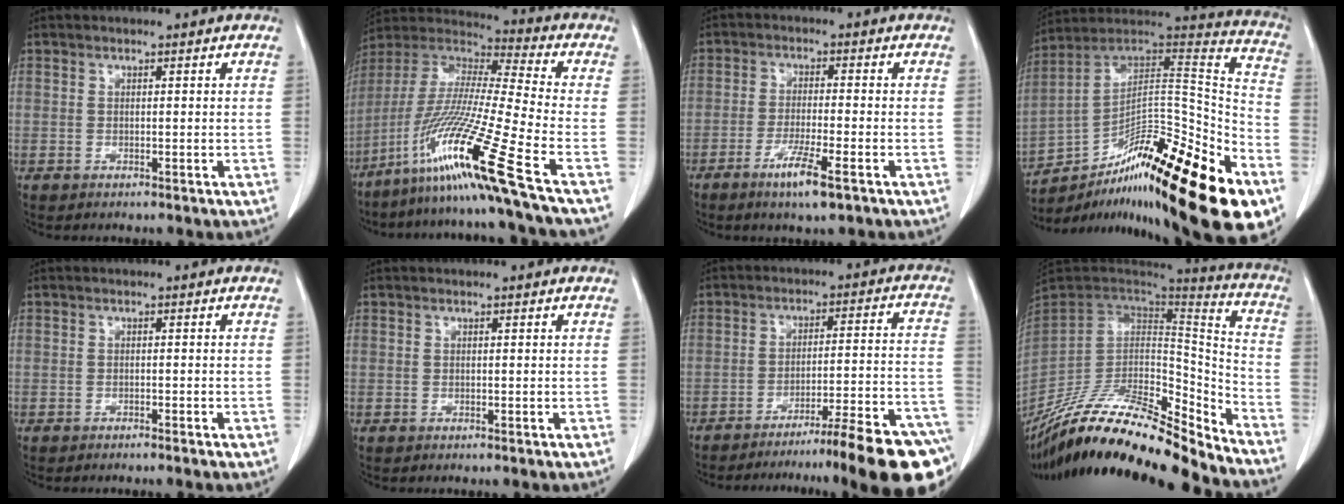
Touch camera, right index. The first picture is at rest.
{"total": 20.7, "force": [-12.3, -3.0, 16.3], "torque": [-0.361, -0.039, -0.234]}
{"total": 6.2, "force": [-3.6, 0.2, 5.1], "torque": [-0.096, -0.012, -0.063]}
{"total": 31.4, "force": [-17.0, 6.0, 25.7], "torque": [-0.319, 0.025, -0.268]}
{"total": 1.5, "force": [-1.3, -0.1, 0.8], "torque": [-0.012, 0.001, -0.016]}
{"total": 0.0}
{"total": 21.0, "force": [-17.0, -0.1, 12.3], "torque": [-0.081, 0.005, -0.235]}
{"total": 27.0, "force": [-23.4, 3.5, 12.9], "torque": [-0.200, -0.008, -0.385]}